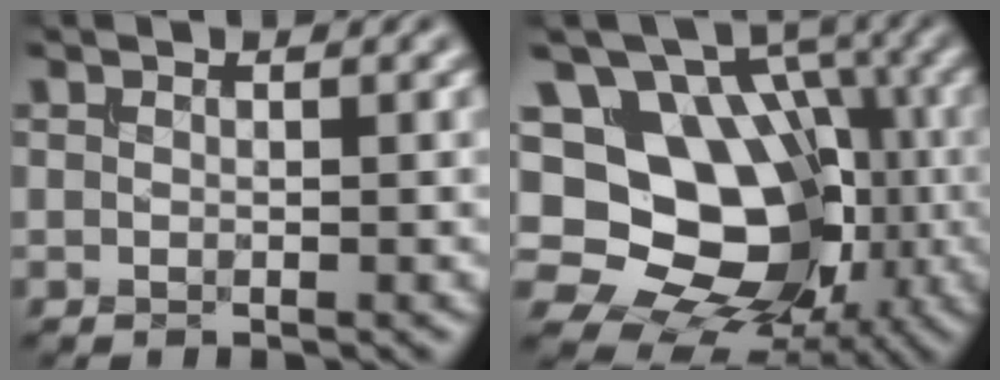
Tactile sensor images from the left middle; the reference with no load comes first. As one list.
[{"total": 16.6, "force": [-0.5, 13.2, 10.0], "torque": [-0.147, 0.006, -0.008]}]